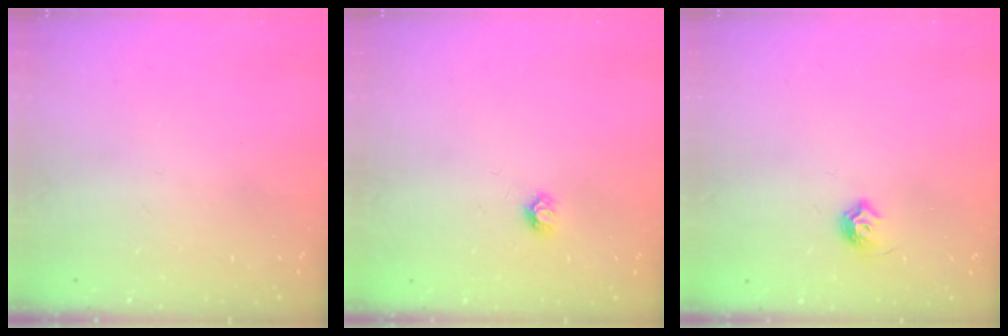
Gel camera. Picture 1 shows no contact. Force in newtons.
{"total": 4.2, "press": 4.2, "slide": 0.4}
{"total": 6.0, "press": 5.9, "slide": 1.1}